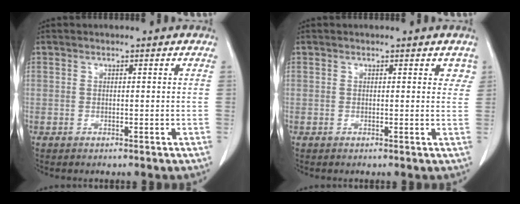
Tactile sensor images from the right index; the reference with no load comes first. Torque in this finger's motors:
{"motor_torque": [0.10, -0.02, 0.00, 0.00]}